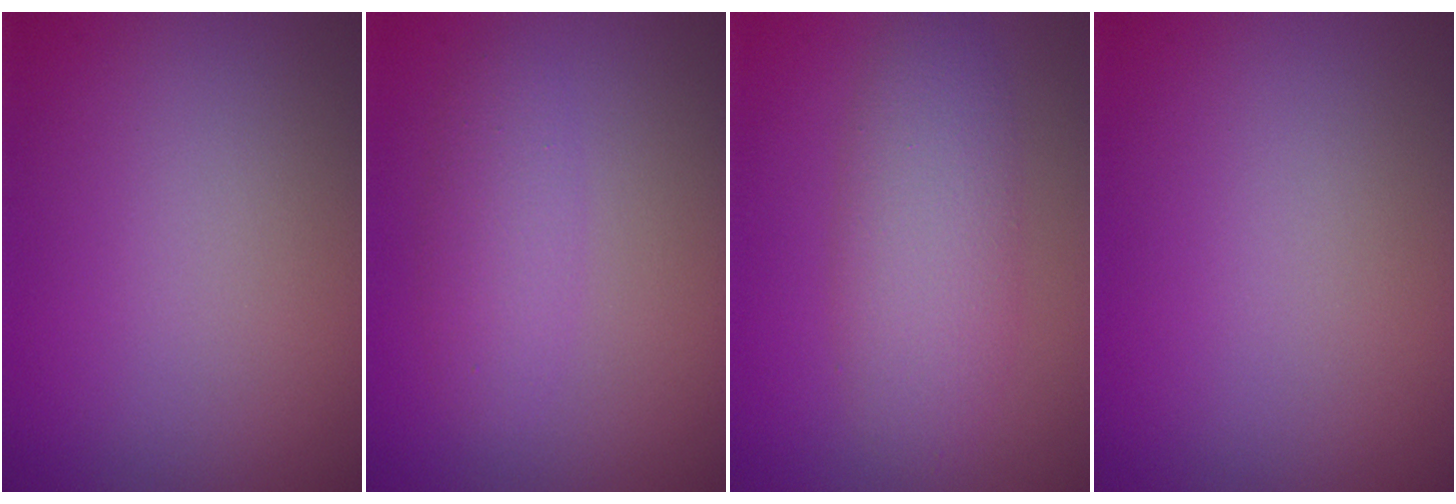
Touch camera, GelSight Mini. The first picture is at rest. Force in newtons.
{"total": 2.3, "press": 2.3, "slide": 0.0}
{"total": 4.3, "press": 4.3, "slide": 0.4}
{"total": 0.0}